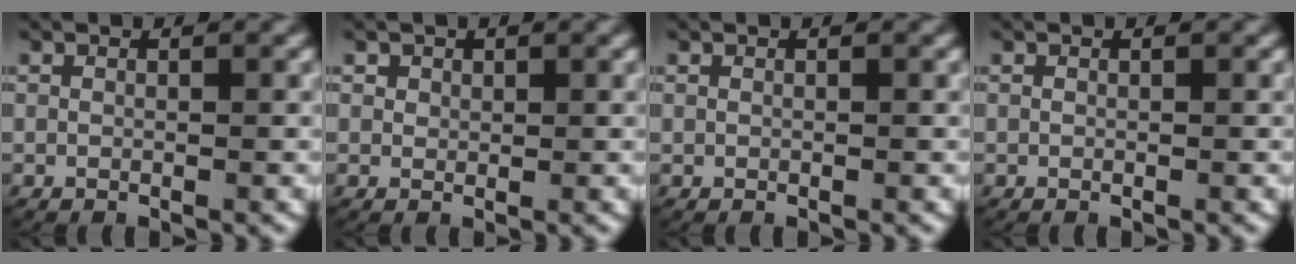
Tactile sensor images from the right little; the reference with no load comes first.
{"total": 1.0, "force": [0.5, 0.8, 0.2], "torque": [-0.007, -0.001, 0.012]}
{"total": 0.0}
{"total": 0.0}